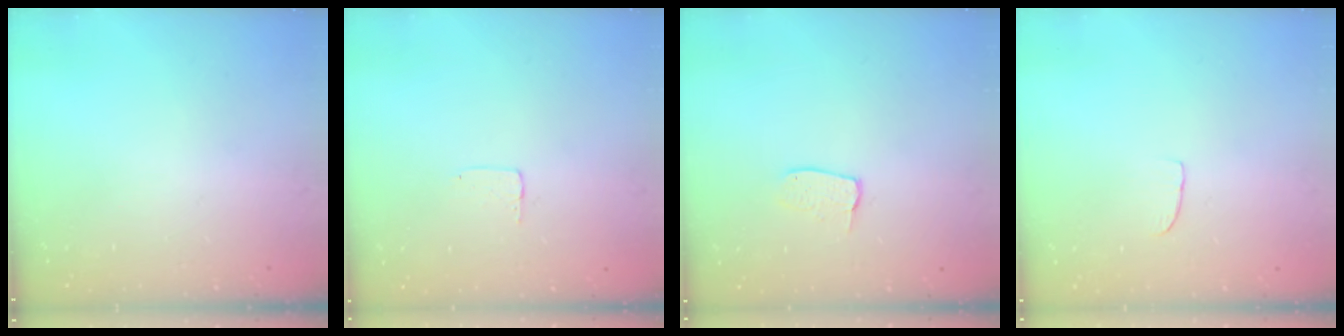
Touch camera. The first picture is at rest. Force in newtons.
{"total": 3.5, "press": 3.5, "slide": 0.2}
{"total": 5.2, "press": 5.2, "slide": 0.3}
{"total": 2.6, "press": 2.6, "slide": 0.2}